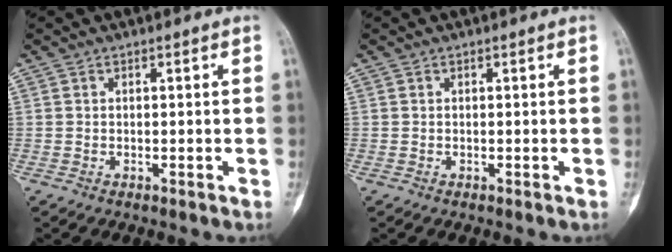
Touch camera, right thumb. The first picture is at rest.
{"total": 0.0}